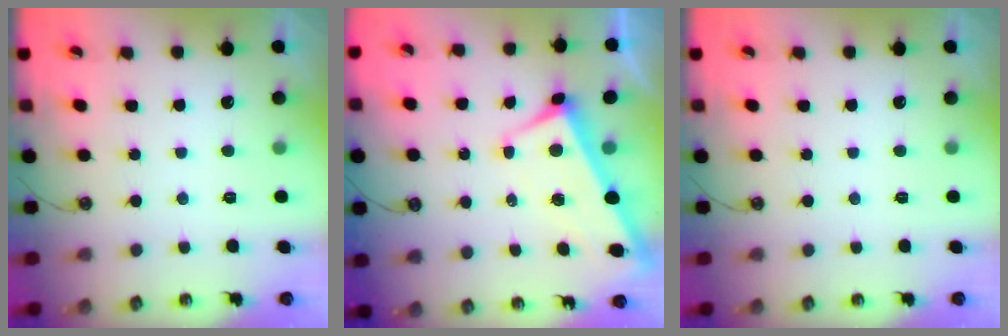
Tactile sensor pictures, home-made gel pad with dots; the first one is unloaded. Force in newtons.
{"total": 2.5, "press": 2.4, "slide": 0.9}
{"total": 0.0}